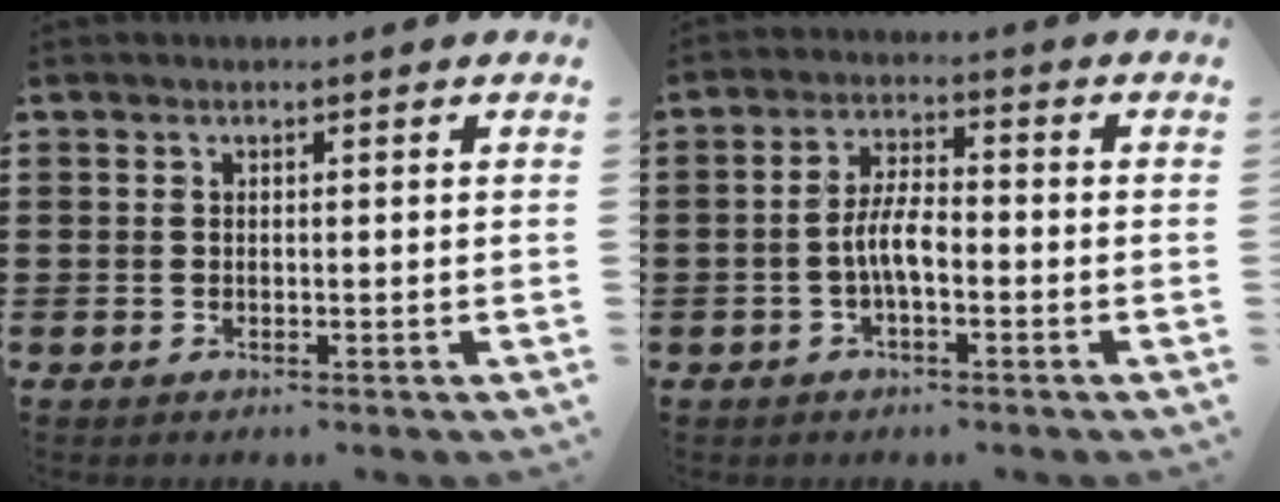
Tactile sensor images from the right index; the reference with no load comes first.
{"total": 5.3, "force": [-1.4, 1.9, 4.8], "torque": [-0.103, 0.002, -0.031]}